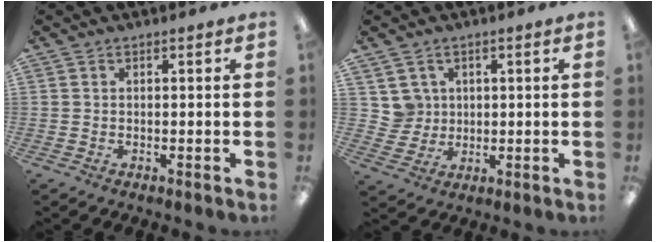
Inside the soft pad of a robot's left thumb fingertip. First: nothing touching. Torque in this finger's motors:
{"motor_torque": [-0.18, 0.05, 0.25, -0.27, 0.00]}